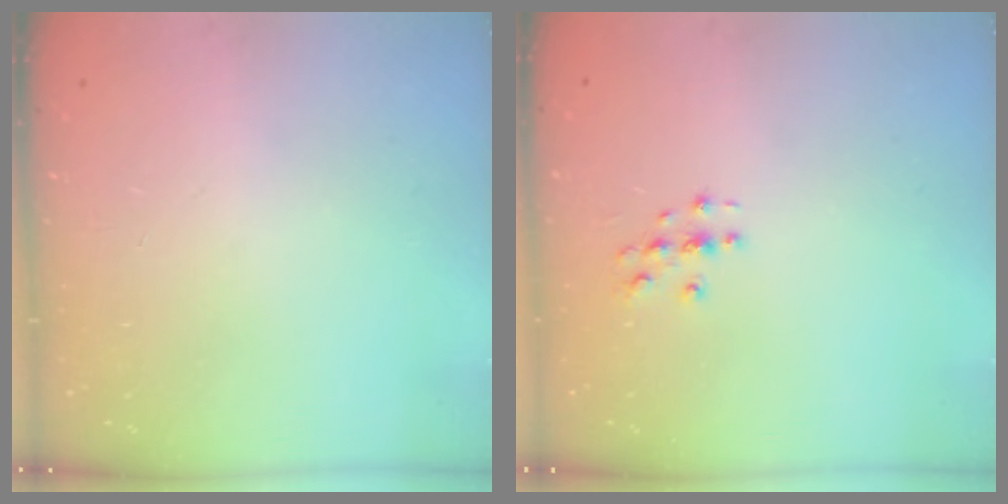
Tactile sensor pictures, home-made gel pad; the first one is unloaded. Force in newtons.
{"total": 2.8, "press": 2.8, "slide": 0.3}